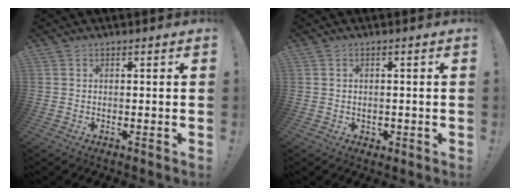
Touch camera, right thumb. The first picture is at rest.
{"total": 1.0, "force": [0.2, 1.0, 0.3], "torque": [0.004, -0.005, 0.001]}